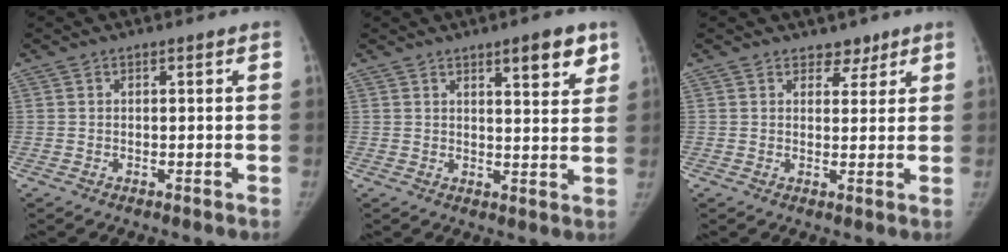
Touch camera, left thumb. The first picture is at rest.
{"total": 6.9, "force": [4.3, 1.9, 5.1], "torque": [-0.050, -0.023, 0.057]}
{"total": 2.9, "force": [2.2, 1.8, 0.5], "torque": [0.020, -0.012, 0.028]}